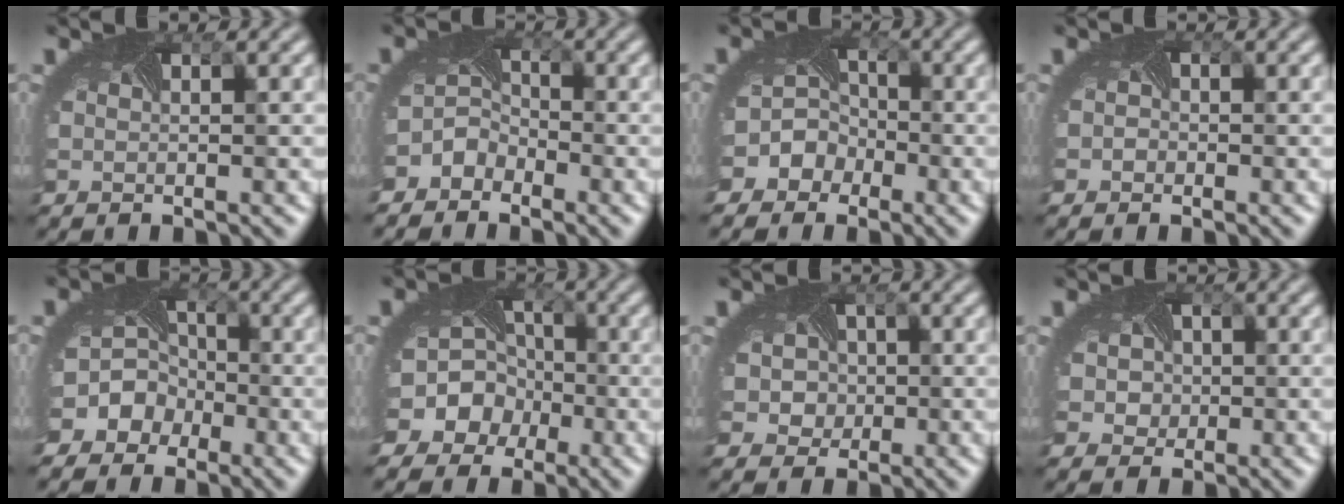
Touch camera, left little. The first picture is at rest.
{"total": 2.6, "force": [-2.2, 1.5, 0.2], "torque": [-0.006, -0.004, -0.049]}
{"total": 5.4, "force": [-2.7, 4.6, 1.0], "torque": [0.002, -0.001, -0.054]}
{"total": 1.0, "force": [-0.1, 1.0, 0.2], "torque": [0.000, -0.004, -0.012]}
{"total": 8.0, "force": [-3.6, 6.8, 2.1], "torque": [-0.032, -0.012, -0.078]}
{"total": 11.4, "force": [-4.2, 9.9, 4.0], "torque": [-0.084, -0.005, -0.091]}
{"total": 3.9, "force": [0.0, 3.5, 1.6], "torque": [-0.014, 0.007, -0.015]}
{"total": 4.3, "force": [0.4, 3.7, 2.1], "torque": [-0.022, 0.011, -0.016]}